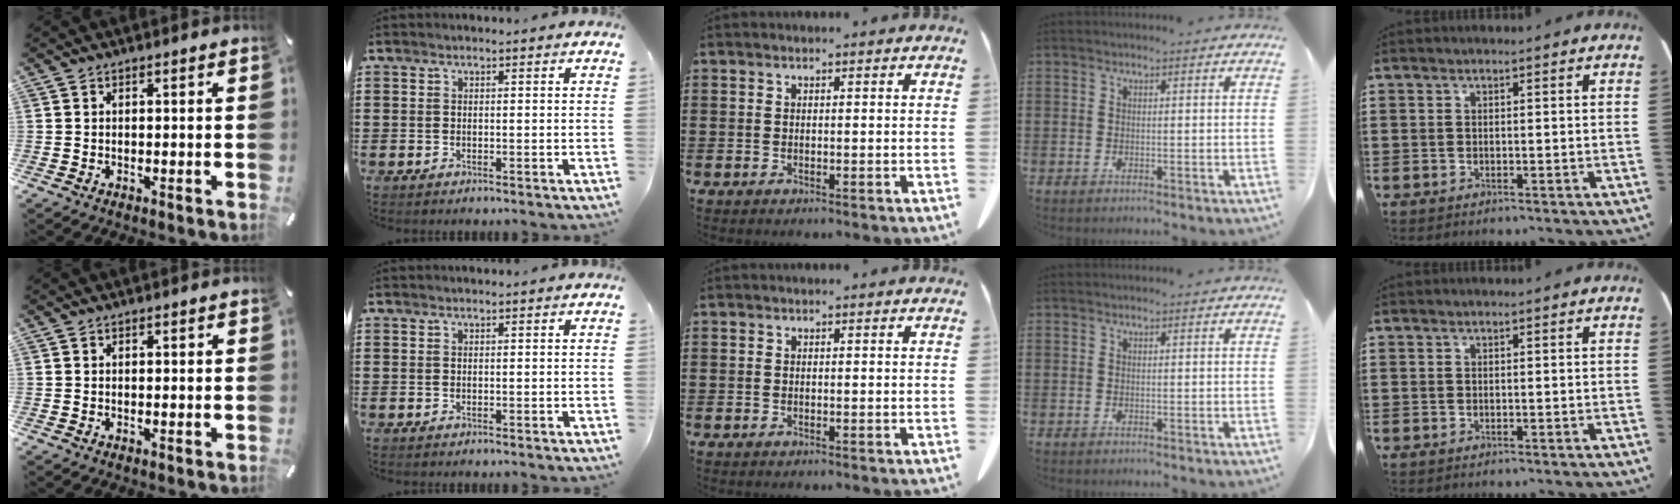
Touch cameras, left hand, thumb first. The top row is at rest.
{}